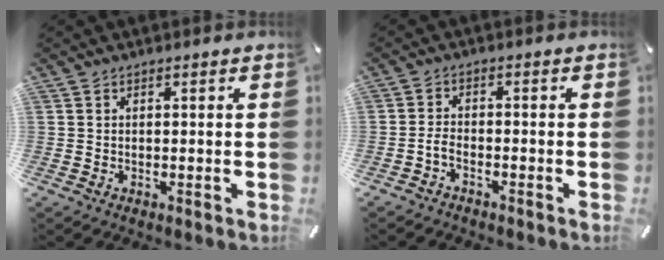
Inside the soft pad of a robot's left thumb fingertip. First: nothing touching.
{"total": 2.5, "force": [-1.8, 1.2, 1.2], "torque": [-0.028, 0.008, -0.036]}